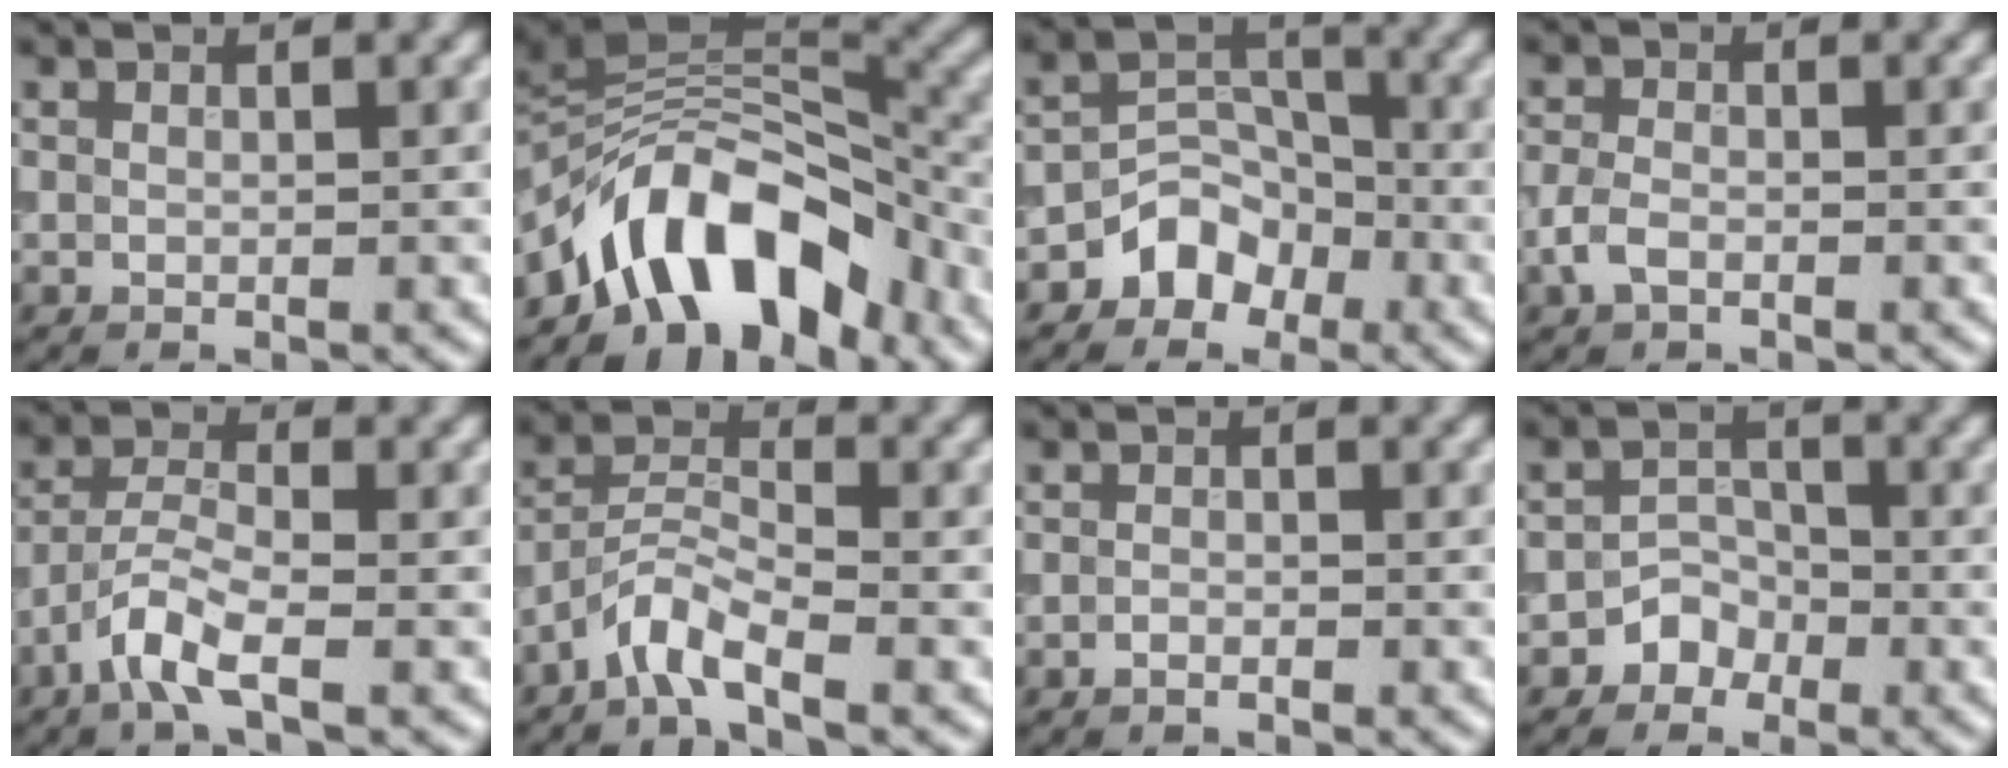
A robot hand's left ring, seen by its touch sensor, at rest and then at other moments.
{"total": 10.2, "force": [-6.3, 5.0, 6.3], "torque": [-0.072, 0.022, -0.121]}
{"total": 3.7, "force": [-2.3, 2.6, 1.2], "torque": [-0.004, 0.009, -0.044]}
{"total": 2.1, "force": [-1.1, 1.2, 1.3], "torque": [-0.031, 0.001, -0.029]}
{"total": 3.8, "force": [-2.3, 0.9, 2.9], "torque": [-0.066, 0.005, -0.059]}
{"total": 3.6, "force": [-2.7, 0.8, 2.3], "torque": [-0.048, 0.010, -0.065]}
{"total": 0.7, "force": [-0.5, 0.2, 0.4], "torque": [-0.009, -0.002, -0.012]}
{"total": 2.1, "force": [-1.4, 1.5, 0.3], "torque": [0.006, 0.009, -0.029]}